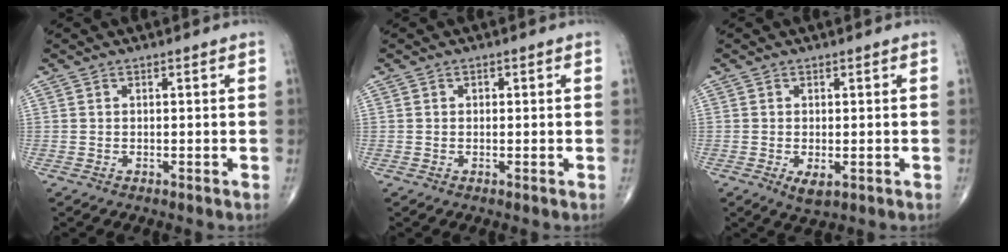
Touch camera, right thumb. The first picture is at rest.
{"total": 0.6, "force": [0.1, 0.5, 0.3], "torque": [0.000, 0.001, 0.000]}
{"total": 2.7, "force": [-0.8, 1.3, 2.3], "torque": [-0.039, -0.007, -0.008]}